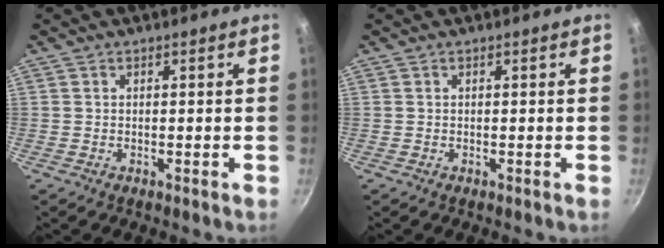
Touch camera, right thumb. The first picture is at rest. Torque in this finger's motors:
{"motor_torque": [-0.04, 0.21, -0.17, 0.16, 0.00]}